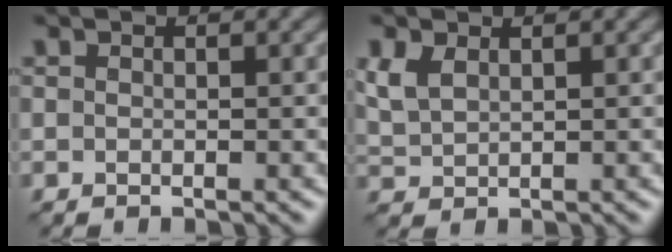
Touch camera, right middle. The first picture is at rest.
{"total": 2.4, "force": [1.3, 1.4, 1.4], "torque": [-0.046, 0.002, 0.031]}